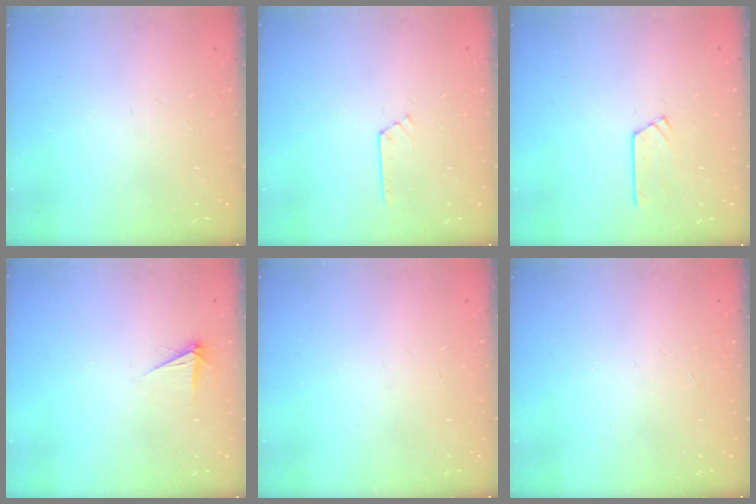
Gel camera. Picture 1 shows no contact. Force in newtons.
{"total": 2.5, "press": 2.5, "slide": 0.3}
{"total": 5.8, "press": 5.8, "slide": 0.3}
{"total": 4.1, "press": 4.1, "slide": 0.5}
{"total": 0.0}
{"total": 0.0}